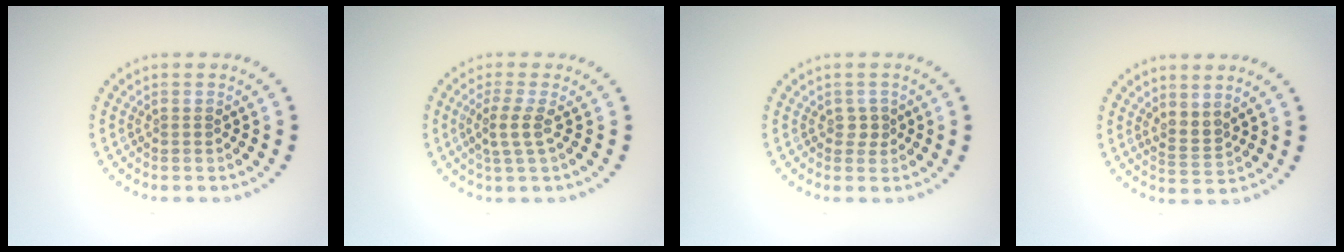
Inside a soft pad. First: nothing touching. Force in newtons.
{"total": 2.2, "press": 1.7, "slide": 1.4}
{"total": 1.0, "press": 0.8, "slide": 0.6}
{"total": 2.0, "press": 1.5, "slide": 1.4}